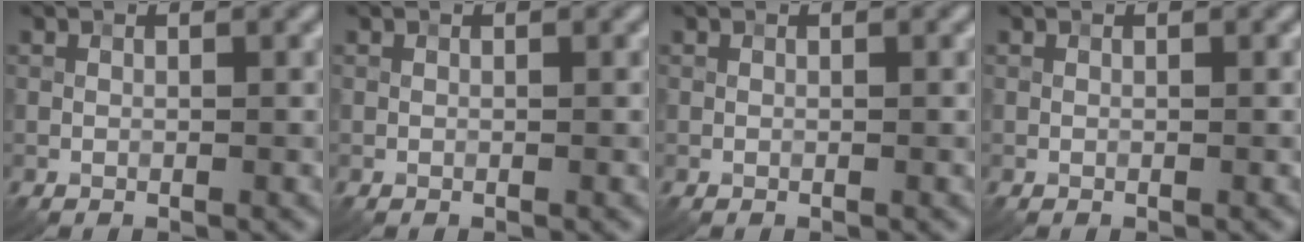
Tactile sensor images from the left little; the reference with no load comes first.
{"total": 0.0}
{"total": 0.0}
{"total": 0.0}